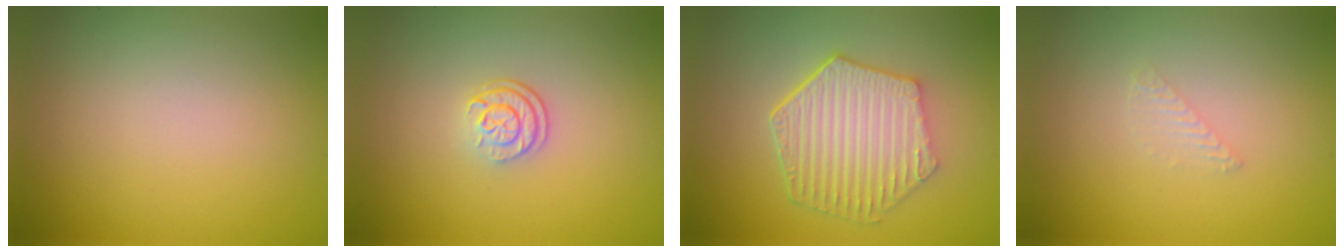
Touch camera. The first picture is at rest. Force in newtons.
{"total": 2.4, "press": 1.7, "slide": 1.7}
{"total": 6.3, "press": 4.9, "slide": 3.9}
{"total": 0.8, "press": 0.8, "slide": 0.0}